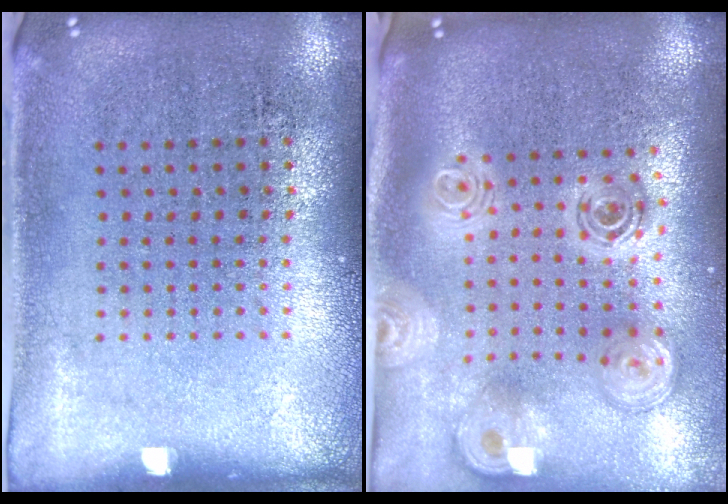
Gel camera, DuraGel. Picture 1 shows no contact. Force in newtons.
{"total": 2.6, "press": 1.9, "slide": 1.8}